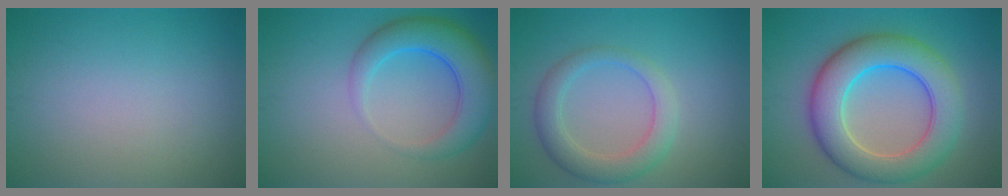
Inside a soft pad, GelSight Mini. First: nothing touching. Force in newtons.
{"total": 6.2, "press": 6.2, "slide": 0.4}
{"total": 3.0, "press": 3.0, "slide": 0.3}
{"total": 9.2, "press": 9.2, "slide": 0.1}